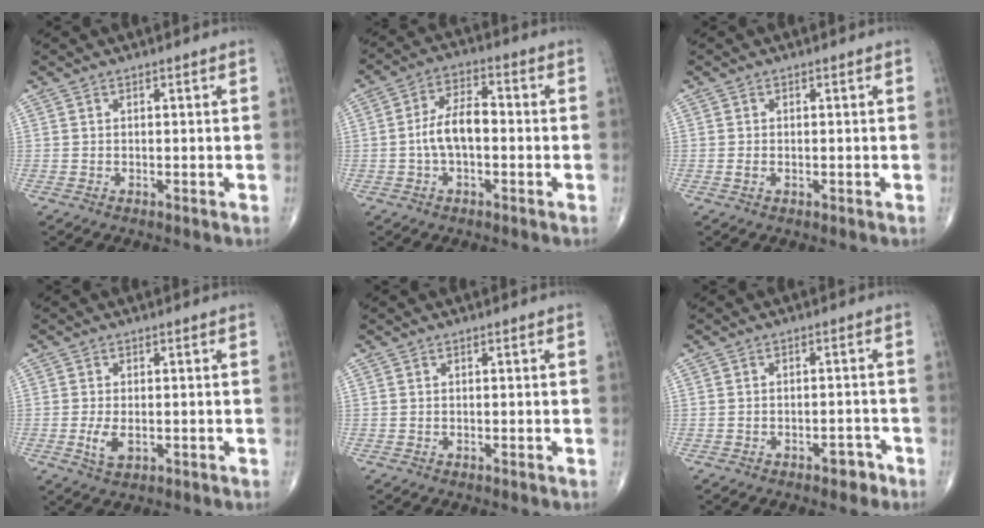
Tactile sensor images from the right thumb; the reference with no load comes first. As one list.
[{"total": 7.8, "force": [-1.1, 4.0, 6.7], "torque": [-0.124, 0.029, -0.025]}, {"total": 0.9, "force": [-0.2, 0.5, 0.7], "torque": [-0.018, 0.000, -0.003]}, {"total": 3.8, "force": [-0.8, 2.0, 3.1], "torque": [-0.062, -0.007, -0.011]}, {"total": 0.0}, {"total": 2.8, "force": [-1.9, 1.4, 1.4], "torque": [-0.008, 0.013, -0.024]}]